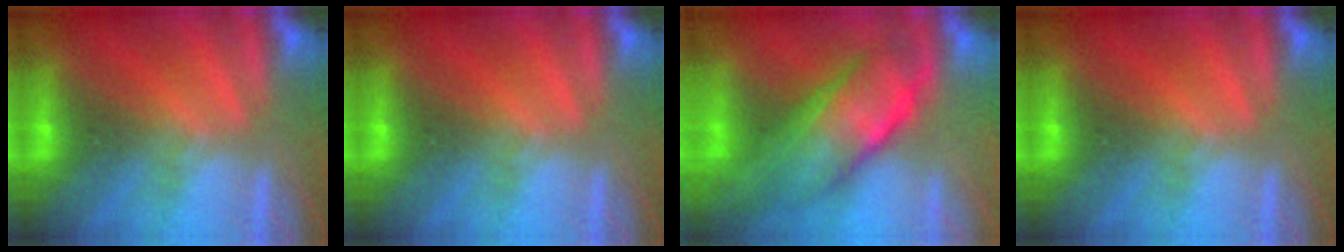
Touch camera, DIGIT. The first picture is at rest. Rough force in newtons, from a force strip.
{"total": 0.0}
{"total": 7.6}
{"total": 0.0}